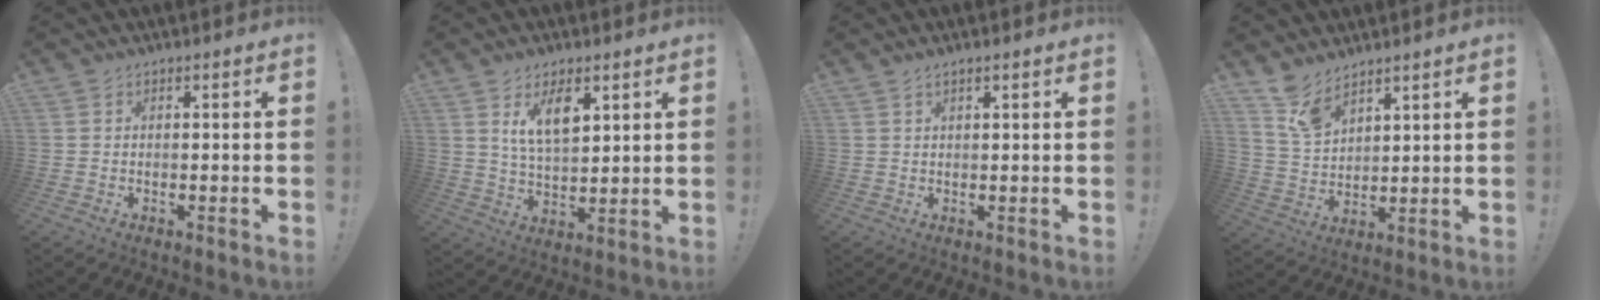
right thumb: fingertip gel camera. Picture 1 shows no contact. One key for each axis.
{"total": 9.7, "fx": 5.3, "fy": 4.9, "fz": 6.6, "tx": -0.106, "ty": -0.021, "tz": 0.095}
{"total": 1.5, "fx": 0.9, "fy": -0.1, "fz": 1.2, "tx": -0.030, "ty": 0.003, "tz": 0.017}
{"total": 8.3, "fx": 6.9, "fy": 3.4, "fz": 3.1, "tx": -0.062, "ty": -0.043, "tz": 0.134}